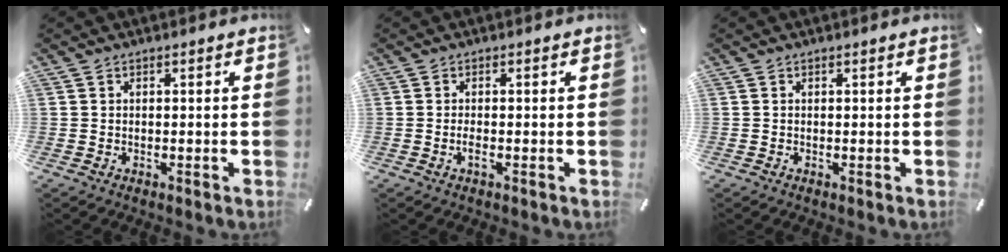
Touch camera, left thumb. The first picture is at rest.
{"total": 1.7, "force": [-0.6, 0.5, 1.6], "torque": [-0.035, -0.003, -0.012]}
{"total": 0.0}